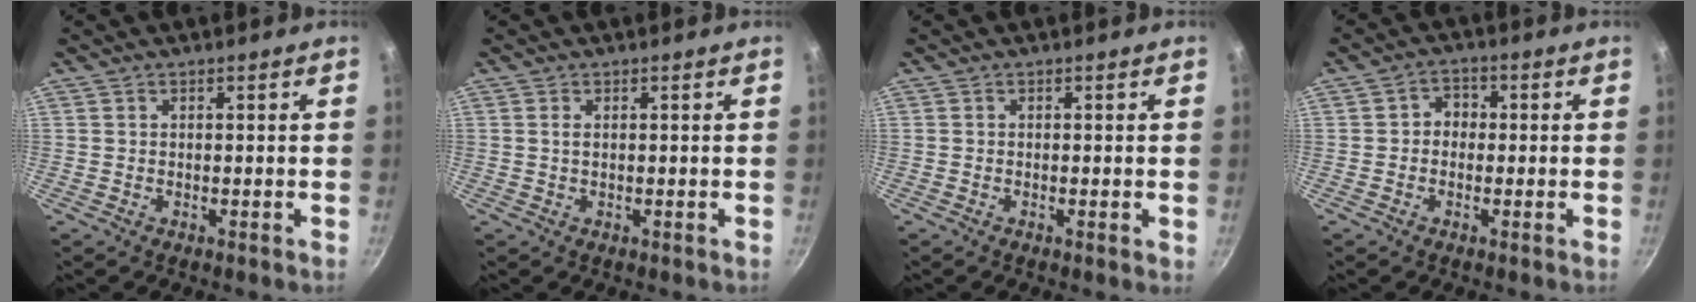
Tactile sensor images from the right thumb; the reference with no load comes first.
{"total": 0.9, "force": [0.2, 0.4, 0.8], "torque": [-0.015, 0.001, 0.003]}
{"total": 0.9, "force": [-0.2, 0.2, 0.8], "torque": [-0.012, -0.001, -0.005]}
{"total": 3.4, "force": [-0.3, 3.0, 1.7], "torque": [-0.005, 0.011, -0.014]}